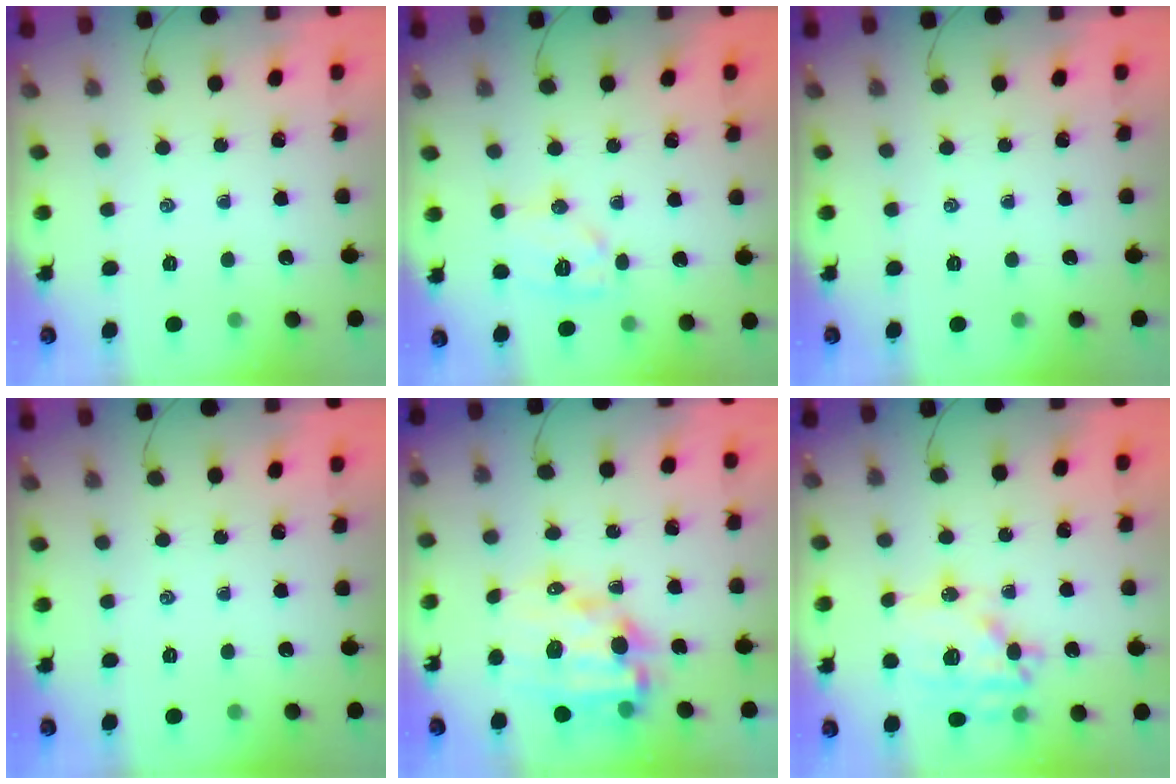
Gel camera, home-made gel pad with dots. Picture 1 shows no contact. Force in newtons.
{"total": 9.5, "press": 9.5, "slide": 0.2}
{"total": 0.0}
{"total": 0.0}
{"total": 13.3, "press": 12.9, "slide": 3.0}
{"total": 18.1, "press": 17.8, "slide": 3.2}